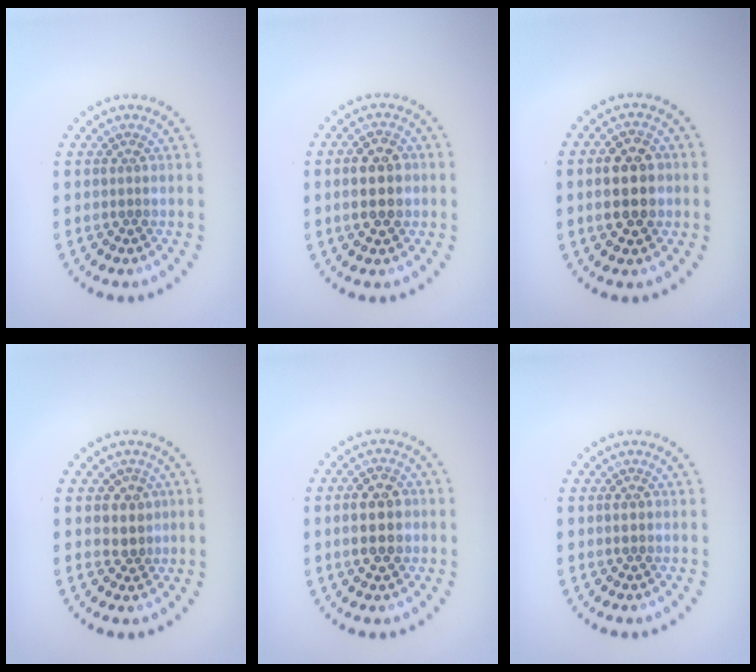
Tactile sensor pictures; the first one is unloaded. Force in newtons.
{"total": 3.7, "press": 3.7, "slide": 0.2}
{"total": 5.0, "press": 5.0, "slide": 0.2}
{"total": 2.4, "press": 2.2, "slide": 1.0}
{"total": 3.7, "press": 3.7, "slide": 0.2}
{"total": 1.2, "press": 1.2, "slide": 0.1}